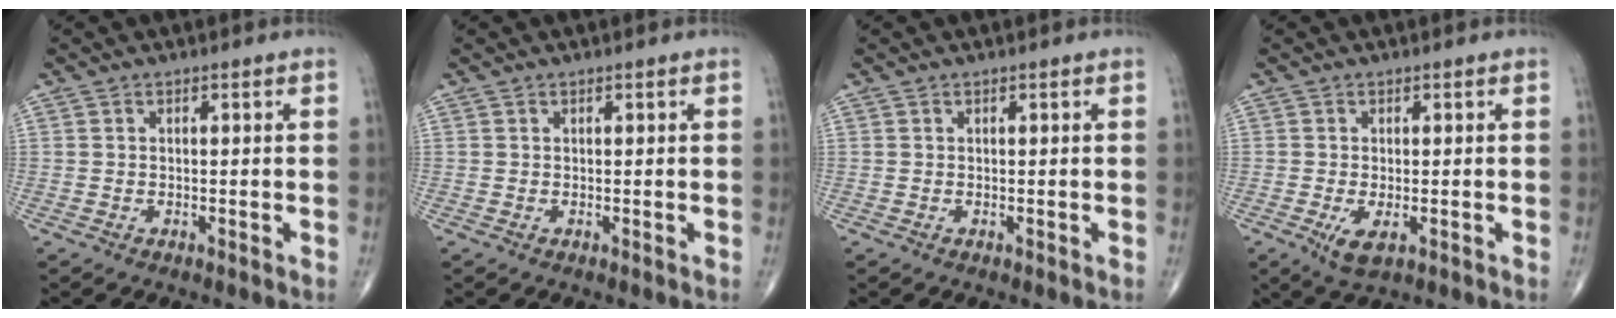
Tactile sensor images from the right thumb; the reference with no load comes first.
{"total": 0.0}
{"total": 0.0}
{"total": 4.0, "force": [-1.4, 1.7, 3.4], "torque": [-0.065, -0.010, -0.019]}